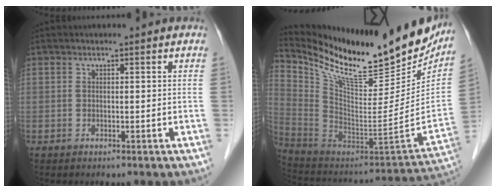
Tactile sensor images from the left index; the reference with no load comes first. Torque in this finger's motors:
{"motor_torque": [0.57, -0.67, 0.10, 0.04]}